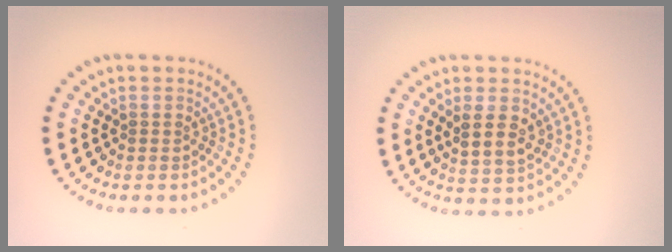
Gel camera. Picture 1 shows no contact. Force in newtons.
{"total": 2.8, "press": 2.7, "slide": 0.9}